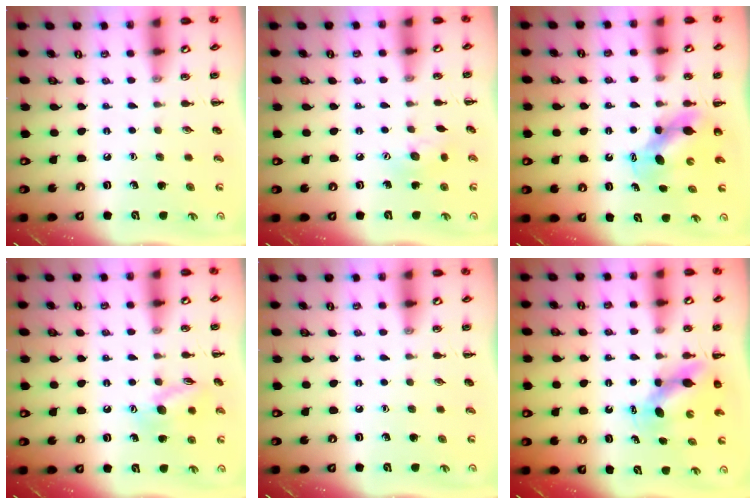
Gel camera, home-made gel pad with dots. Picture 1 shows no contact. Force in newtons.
{"total": 6.7, "press": 6.6, "slide": 1.2}
{"total": 7.0, "press": 6.9, "slide": 1.2}
{"total": 11.2, "press": 11.1, "slide": 0.9}
{"total": 0.0}
{"total": 6.9, "press": 6.9, "slide": 0.4}